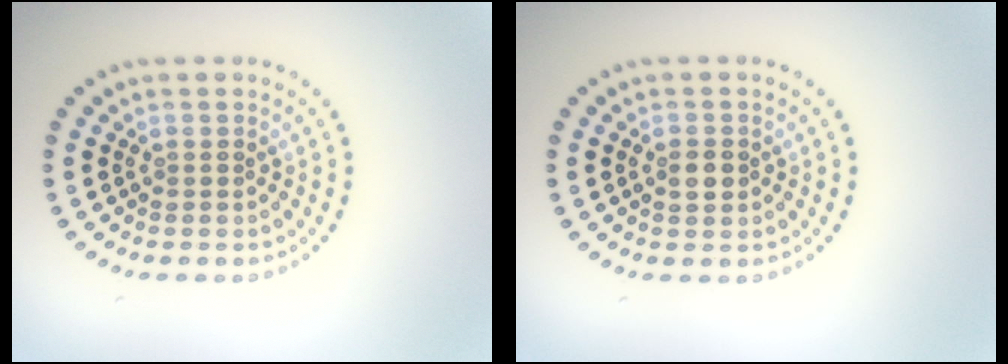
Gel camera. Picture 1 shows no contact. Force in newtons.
{"total": 1.6, "press": 1.6, "slide": 0.3}